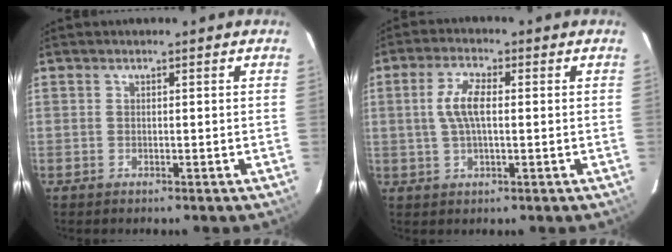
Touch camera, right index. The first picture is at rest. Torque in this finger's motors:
{"motor_torque": [0.15, 0.13, 0.17, 0.09]}